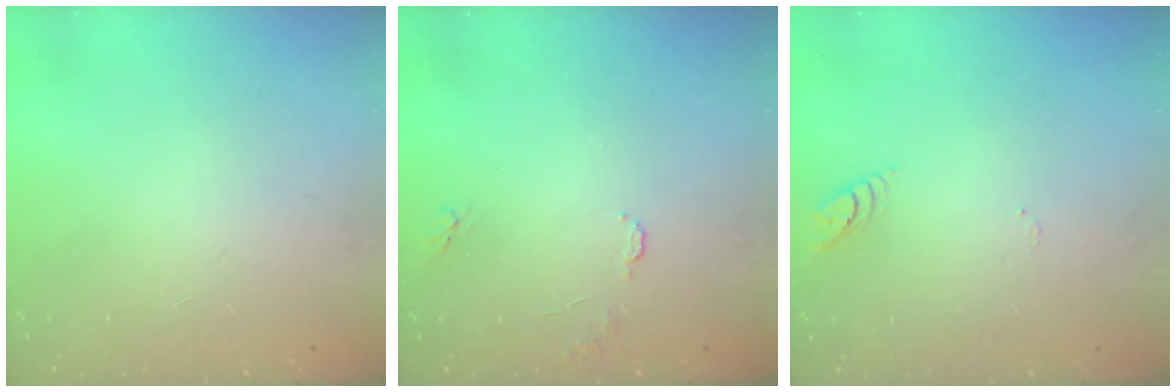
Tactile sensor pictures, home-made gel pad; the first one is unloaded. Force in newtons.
{"total": 6.0, "press": 5.9, "slide": 0.7}
{"total": 3.1, "press": 3.1, "slide": 0.3}